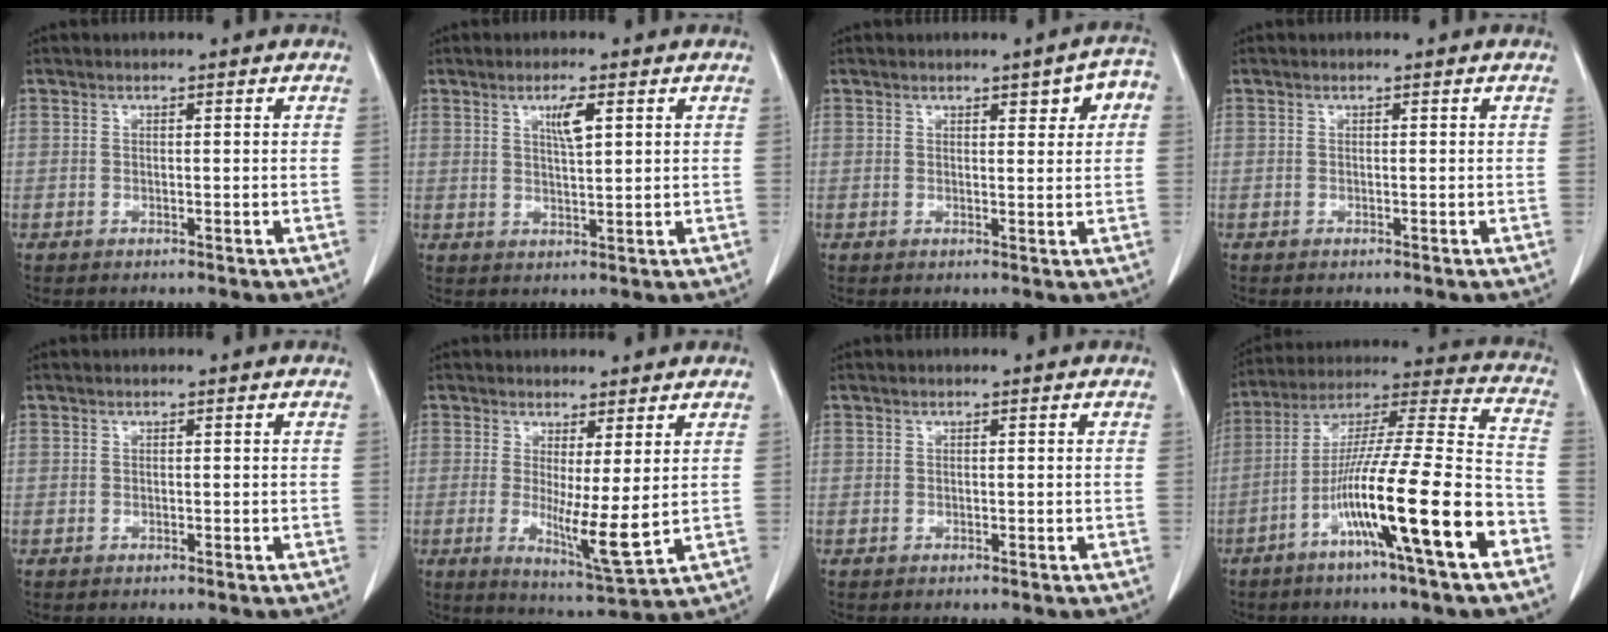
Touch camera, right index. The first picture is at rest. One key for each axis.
{"total": 3.7, "fx": 1.6, "fy": 0.4, "fz": 3.3, "tx": -0.058, "ty": -0.001, "tz": 0.028}
{"total": 4.4, "fx": 1.7, "fy": 1.3, "fz": 3.9, "tx": -0.044, "ty": 0.012, "tz": 0.018}
{"total": 0.0}
{"total": 0.0}
{"total": 7.3, "fx": 0.3, "fy": 0.4, "fz": 7.3, "tx": -0.134, "ty": -0.033, "tz": 0.012}
{"total": 0.0}
{"total": 19.4, "fx": -8.7, "fy": 0.1, "fz": 17.4, "tx": -0.304, "ty": -0.014, "tz": -0.154}